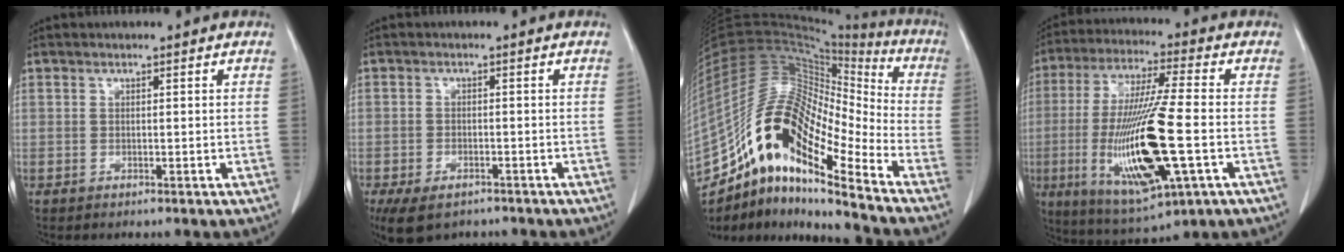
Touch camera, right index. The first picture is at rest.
{"total": 7.9, "force": [-5.2, 4.3, 4.0], "torque": [-0.078, -0.008, -0.078]}
{"total": 21.2, "force": [-13.9, 5.2, 15.1], "torque": [-0.310, 0.035, -0.253]}
{"total": 19.6, "force": [-4.4, 2.5, 18.9], "torque": [-0.393, -0.028, -0.069]}